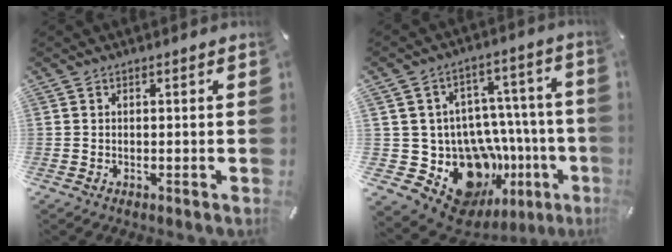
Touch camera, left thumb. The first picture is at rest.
{"total": 20.1, "force": [-7.5, 15.3, 10.8], "torque": [-0.170, 0.022, -0.072]}